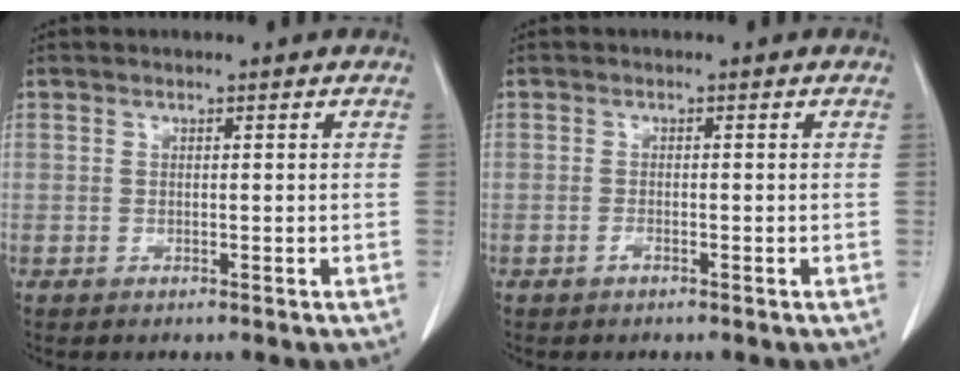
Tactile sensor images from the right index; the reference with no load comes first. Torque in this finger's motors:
{"motor_torque": [0.24, -0.08, 0.01, 0.03]}